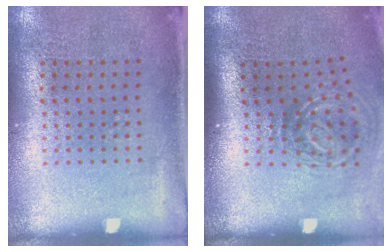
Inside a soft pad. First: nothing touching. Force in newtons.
{"total": 2.0, "press": 1.2, "slide": 1.6}